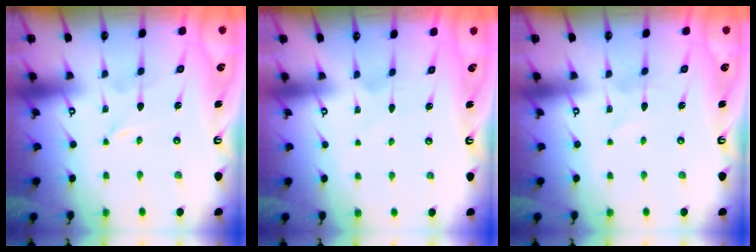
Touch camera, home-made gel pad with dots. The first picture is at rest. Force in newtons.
{"total": 2.6, "press": 2.6, "slide": 0.4}
{"total": 1.1, "press": 1.1, "slide": 0.1}